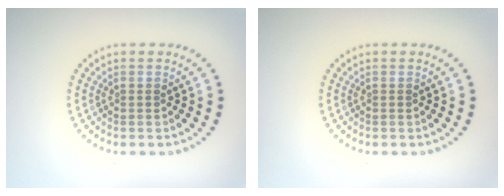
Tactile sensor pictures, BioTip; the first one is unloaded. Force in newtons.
{"total": 0.0}